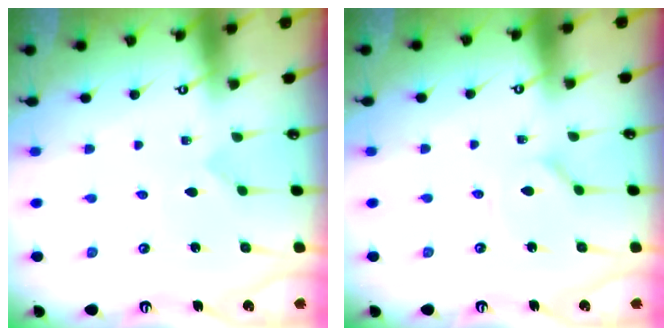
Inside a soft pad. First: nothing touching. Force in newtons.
{"total": 1.8, "press": 1.8, "slide": 0.3}